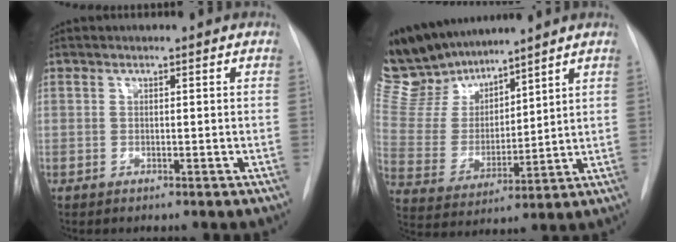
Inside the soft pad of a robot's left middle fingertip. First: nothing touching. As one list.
[{"total": 14.2, "force": [12.9, 3.9, 4.2], "torque": [-0.094, 0.006, 0.263]}]